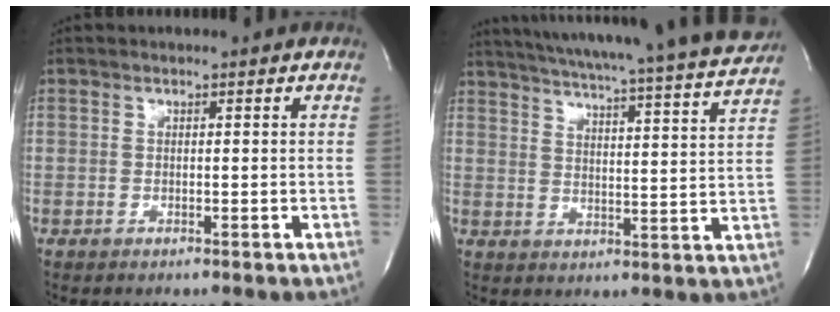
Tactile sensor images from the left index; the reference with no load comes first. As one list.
[{"total": 25.3, "force": [23.1, -0.5, 10.1], "torque": [-0.166, -0.059, 0.292]}]